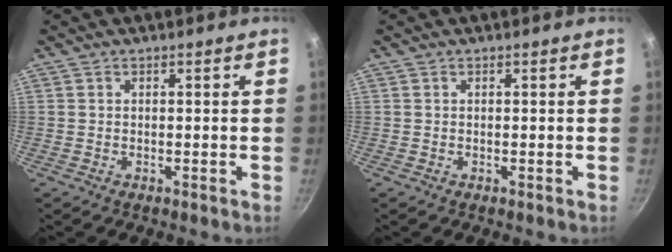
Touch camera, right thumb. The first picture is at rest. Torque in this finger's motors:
{"motor_torque": [-0.01, 0.00, 0.00, 0.00, 0.00]}